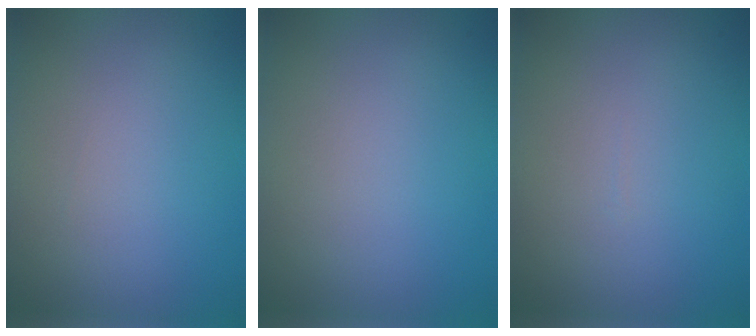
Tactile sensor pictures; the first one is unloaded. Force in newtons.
{"total": 0.0}
{"total": 0.0}